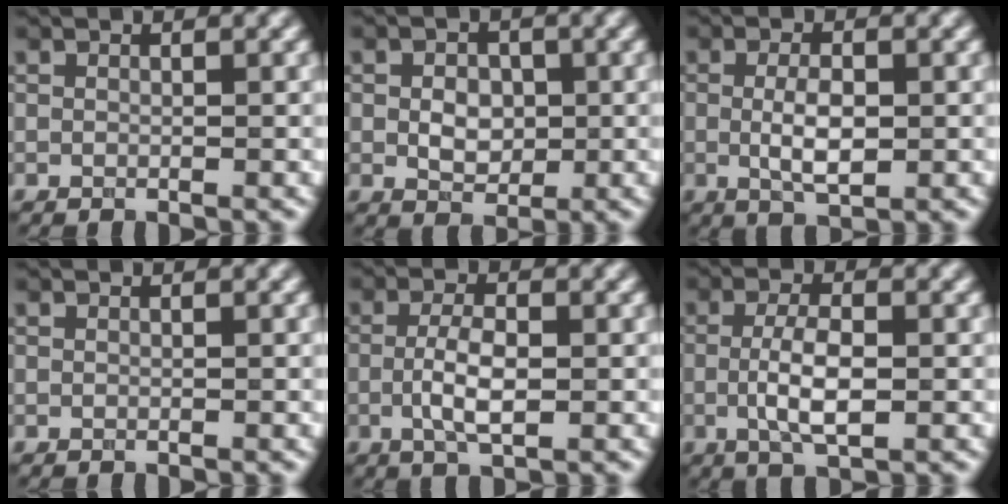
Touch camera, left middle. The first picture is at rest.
{"total": 3.0, "force": [0.0, 2.2, 2.0], "torque": [-0.037, -0.002, -0.002]}
{"total": 3.4, "force": [-0.2, 1.3, 3.2], "torque": [-0.061, -0.004, -0.001]}
{"total": 0.0}
{"total": 3.6, "force": [-0.5, 1.3, 3.3], "torque": [-0.068, -0.003, -0.011]}
{"total": 4.1, "force": [-0.4, 1.4, 3.8], "torque": [-0.077, -0.003, -0.011]}